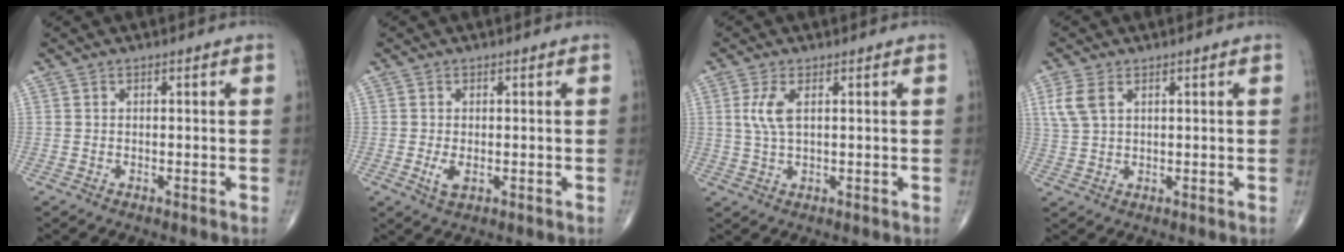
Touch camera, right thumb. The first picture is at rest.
{"total": 2.6, "force": [-0.5, 1.3, 2.1], "torque": [-0.046, -0.007, -0.007]}
{"total": 4.3, "force": [1.1, 1.6, 3.8], "torque": [-0.094, 0.000, 0.025]}
{"total": 4.8, "force": [2.0, 2.7, 3.4], "torque": [-0.080, 0.005, 0.046]}